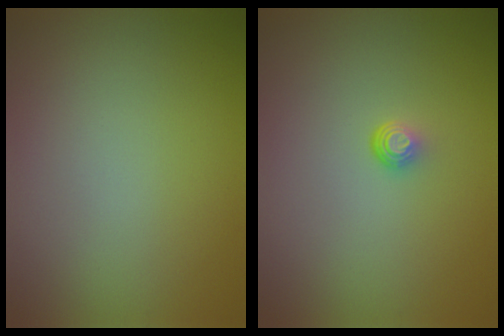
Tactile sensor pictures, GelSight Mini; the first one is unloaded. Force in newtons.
{"total": 1.0, "press": 0.6, "slide": 0.8}